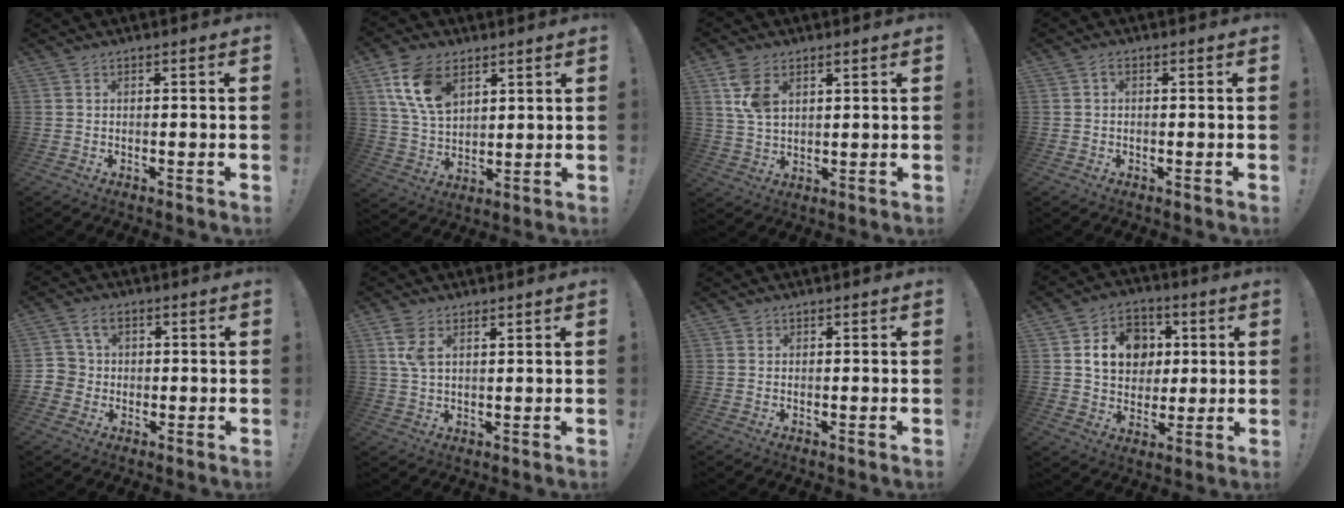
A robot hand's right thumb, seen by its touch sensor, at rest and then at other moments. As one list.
[{"total": 14.5, "force": [6.9, 9.4, 8.7], "torque": [-0.164, -0.018, 0.133]}, {"total": 7.4, "force": [3.6, 4.2, 4.9], "torque": [-0.092, -0.010, 0.067]}, {"total": 0.9, "force": [-0.2, 0.4, 0.7], "torque": [-0.023, 0.005, -0.003]}, {"total": 5.3, "force": [1.4, 4.7, 2.2], "torque": [-0.052, 0.003, 0.027]}, {"total": 5.6, "force": [2.7, 3.0, 3.9], "torque": [-0.071, -0.005, 0.052]}, {"total": 0.8, "force": [0.5, 0.6, 0.1], "torque": [0.006, -0.002, 0.007]}, {"total": 13.9, "force": [3.5, 11.5, 7.1], "torque": [-0.099, -0.003, 0.073]}]